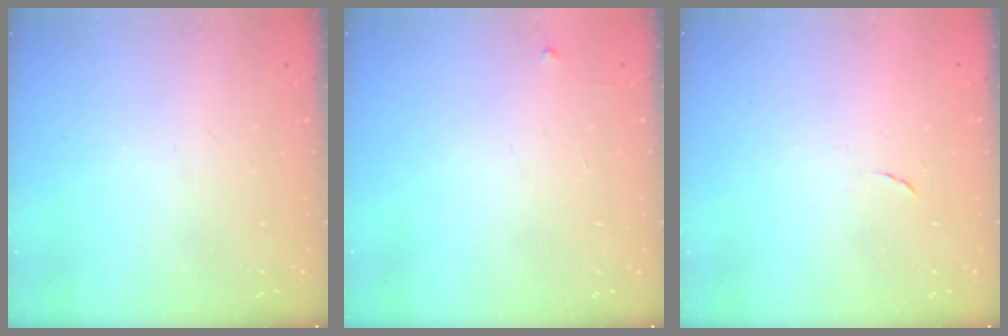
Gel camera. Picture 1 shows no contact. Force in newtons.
{"total": 2.6, "press": 2.6, "slide": 0.4}
{"total": 4.2, "press": 4.2, "slide": 0.5}